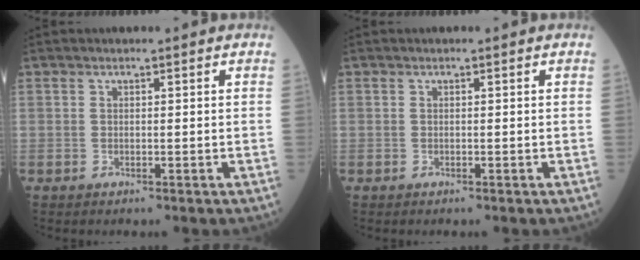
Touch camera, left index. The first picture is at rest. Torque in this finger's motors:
{"motor_torque": [0.00, 0.00, 0.00, 0.00]}